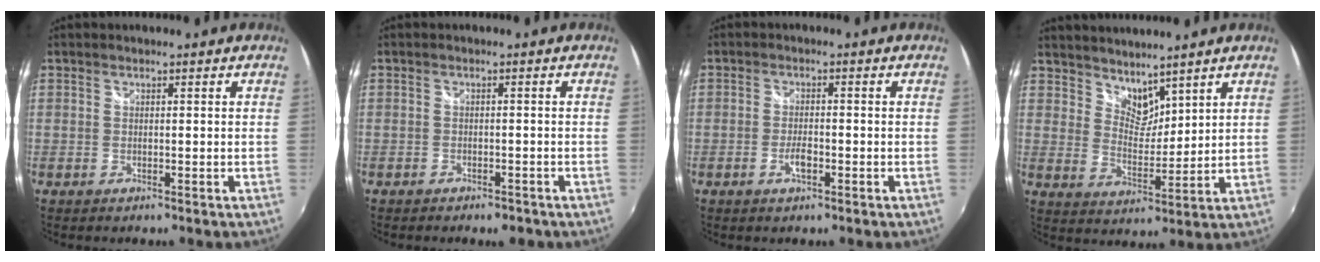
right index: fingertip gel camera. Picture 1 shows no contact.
{"total": 3.6, "force": [-2.8, 1.7, 1.4], "torque": [-0.033, -0.010, -0.039]}
{"total": 2.9, "force": [-1.3, 1.1, 2.3], "torque": [-0.050, -0.002, -0.025]}
{"total": 6.2, "force": [5.4, 2.5, 1.7], "torque": [-0.016, 0.000, 0.100]}